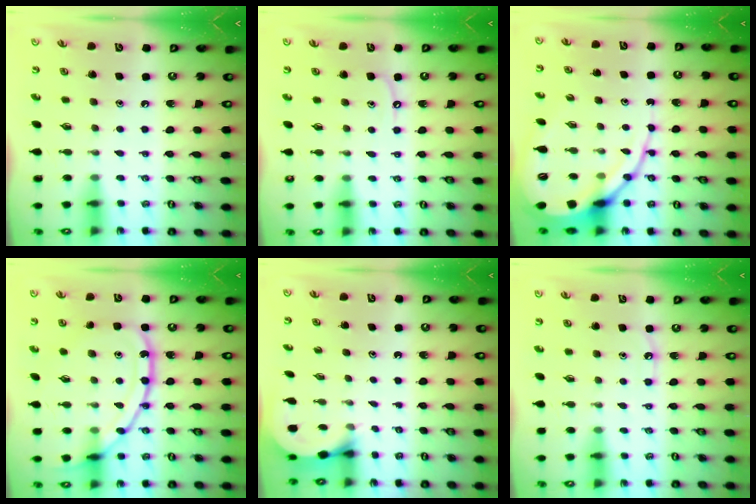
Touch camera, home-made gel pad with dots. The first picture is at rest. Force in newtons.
{"total": 5.9, "press": 5.8, "slide": 0.7}
{"total": 14.0, "press": 13.9, "slide": 1.6}
{"total": 15.0, "press": 15.0, "slide": 0.6}
{"total": 3.0, "press": 3.0, "slide": 0.2}
{"total": 4.3, "press": 4.2, "slide": 0.5}